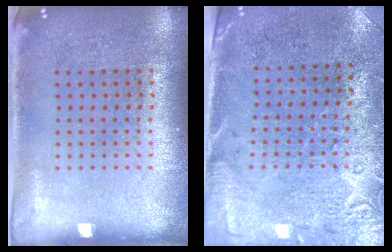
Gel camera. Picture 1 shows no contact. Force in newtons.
{"total": 2.7, "press": 2.4, "slide": 1.2}